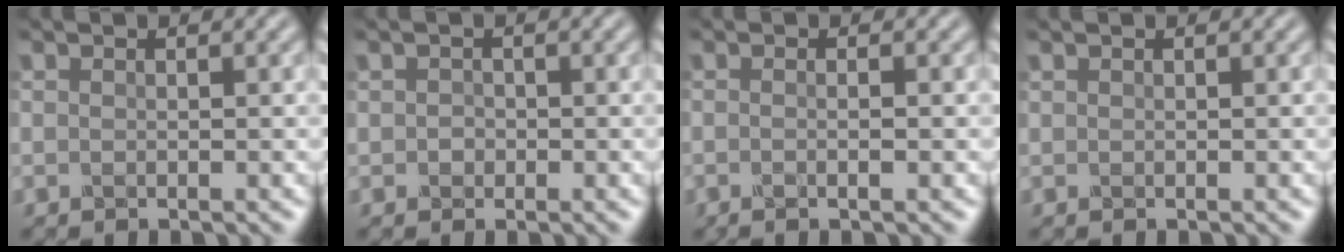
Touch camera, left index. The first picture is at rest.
{"total": 0.6, "force": [0.0, 0.6, -0.1], "torque": [0.005, 0.003, -0.002]}
{"total": 1.9, "force": [-0.3, 0.7, 1.7], "torque": [-0.004, 0.002, -0.018]}
{"total": 0.0}